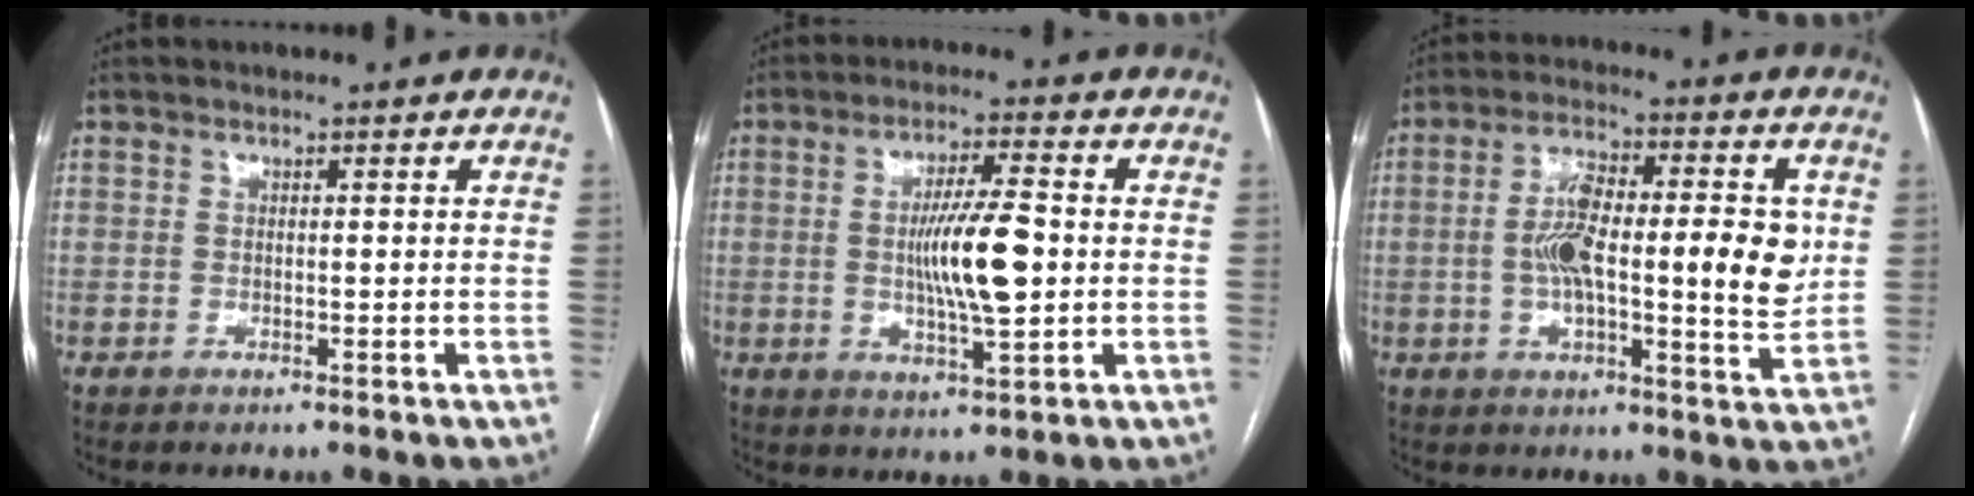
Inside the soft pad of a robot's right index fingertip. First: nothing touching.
{"total": 9.5, "force": [-0.2, 1.4, 9.4], "torque": [-0.169, -0.001, -0.004]}
{"total": 13.5, "force": [0.7, 2.9, 13.1], "torque": [-0.216, 0.012, 0.008]}